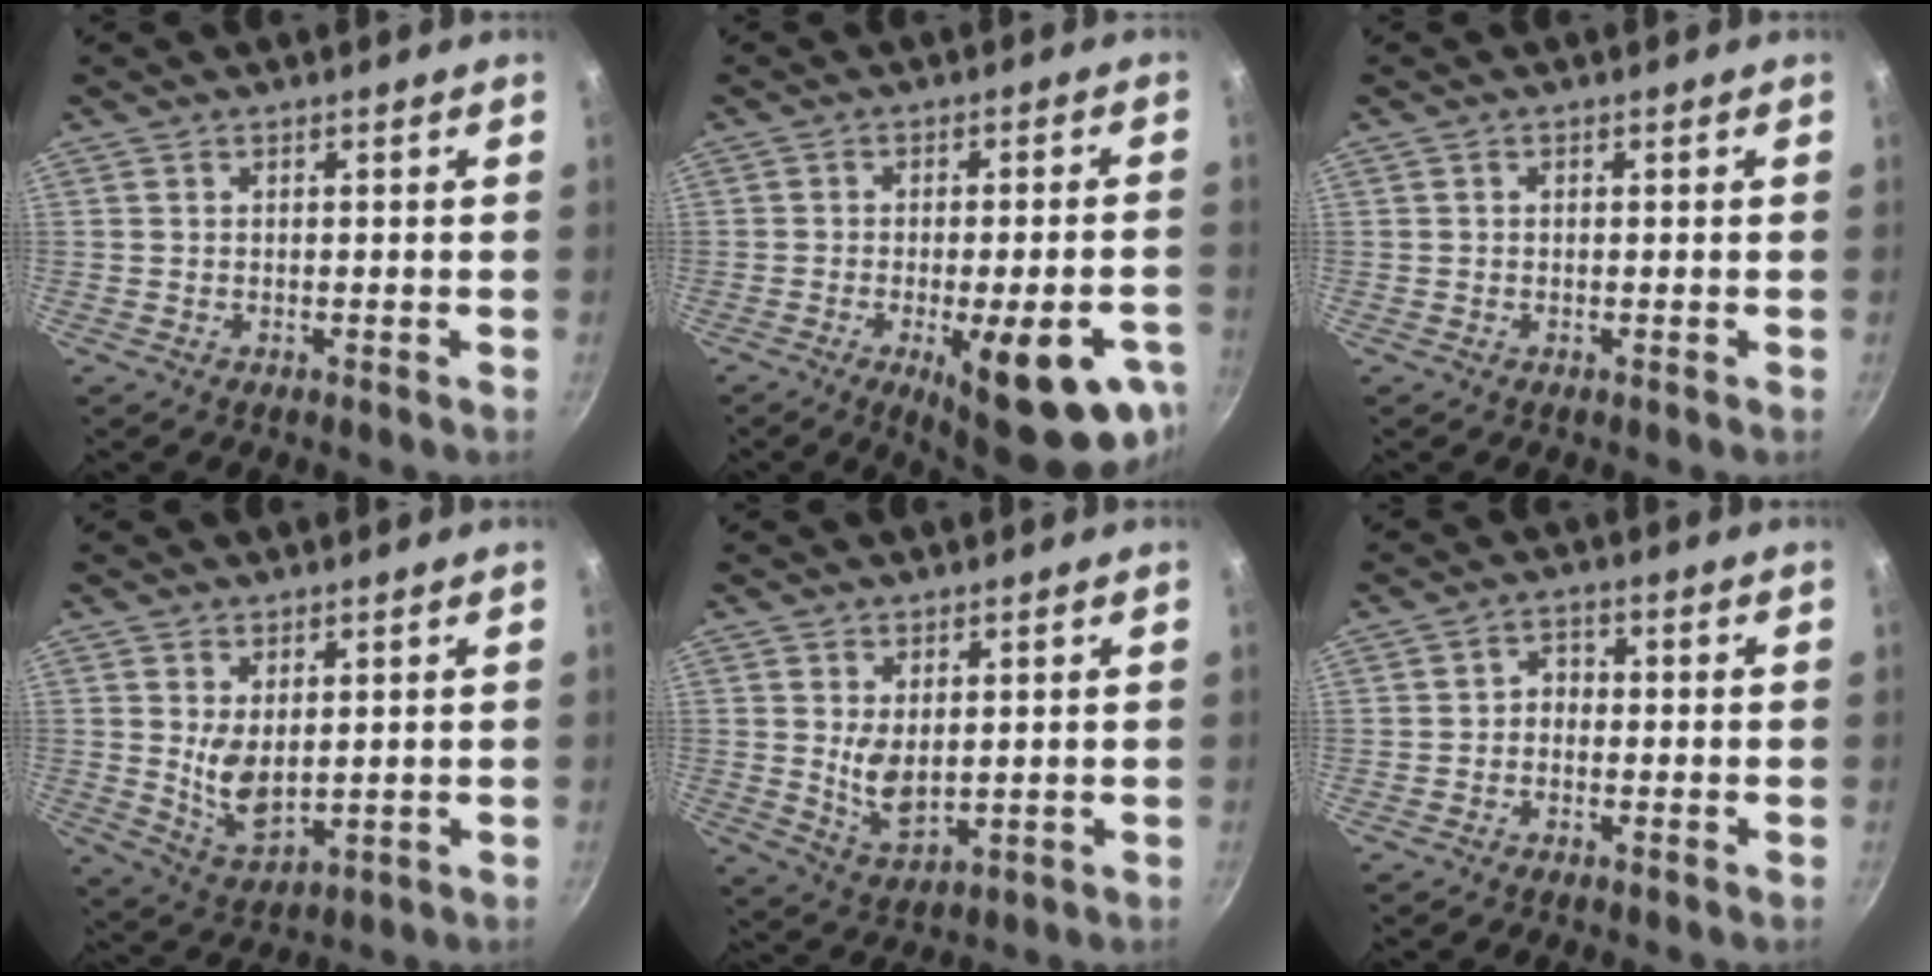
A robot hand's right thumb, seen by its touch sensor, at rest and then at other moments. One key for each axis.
{"total": 18.4, "fx": -7.4, "fy": 5.3, "fz": 16.0, "tx": -0.182, "ty": 0.008, "tz": -0.089}
{"total": 0.0}
{"total": 6.9, "fx": 1.4, "fy": 3.7, "fz": 5.6, "tx": -0.088, "ty": -0.026, "tz": 0.040}
{"total": 5.9, "fx": 1.2, "fy": 3.1, "fz": 4.9, "tx": -0.079, "ty": -0.023, "tz": 0.031}
{"total": 2.3, "fx": -1.0, "fy": 1.8, "fz": 1.1, "tx": -0.007, "ty": 0.016, "tz": -0.023}